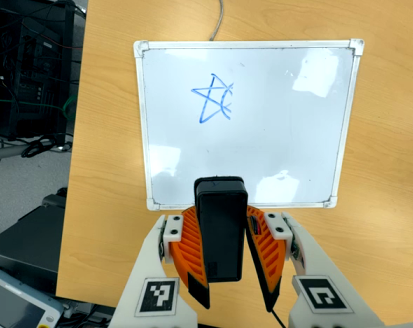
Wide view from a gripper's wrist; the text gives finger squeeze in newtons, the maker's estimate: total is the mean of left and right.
{"total": 11.6, "left": 10.2, "right": 13.0}